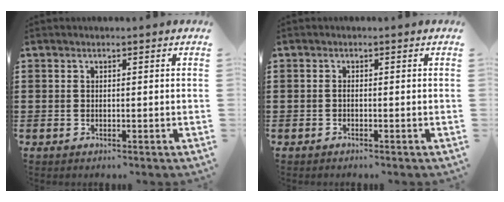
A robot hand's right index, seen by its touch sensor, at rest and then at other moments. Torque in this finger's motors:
{"motor_torque": [0.96, 1.18, 0.02, 0.01]}